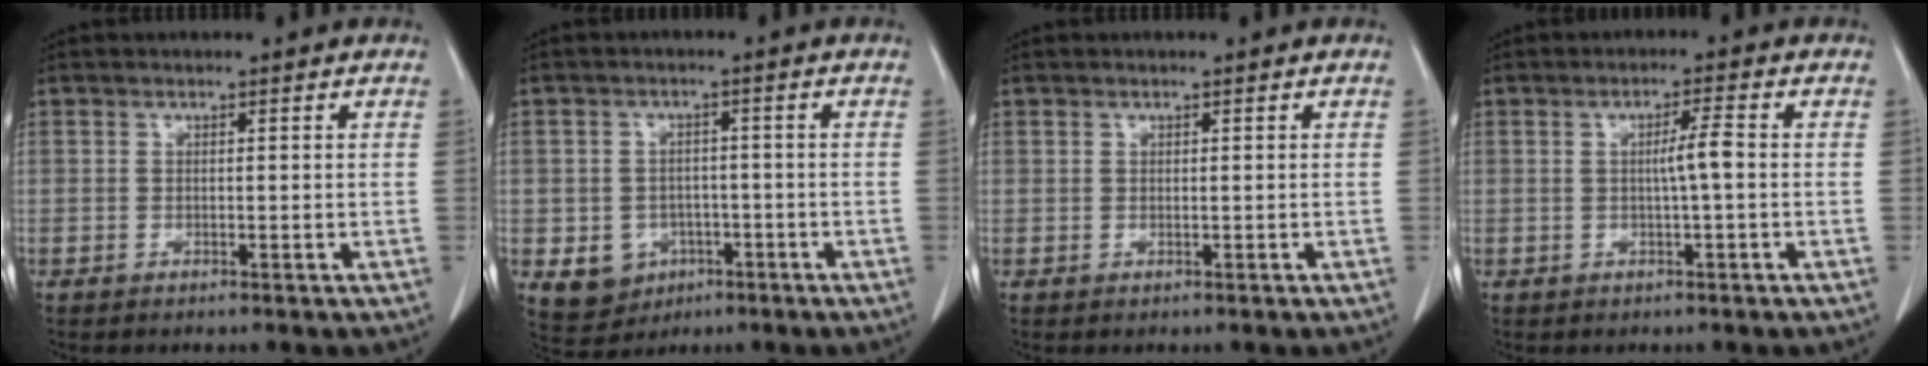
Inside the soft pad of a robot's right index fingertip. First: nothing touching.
{"total": 6.3, "force": [-2.2, 5.6, 1.9], "torque": [-0.029, 0.005, -0.020]}
{"total": 0.0}
{"total": 3.0, "force": [-0.1, -0.1, 3.0], "torque": [-0.049, 0.004, 0.001]}